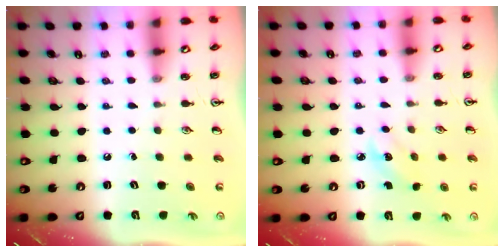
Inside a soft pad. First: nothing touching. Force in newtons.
{"total": 2.4, "press": 2.2, "slide": 0.9}